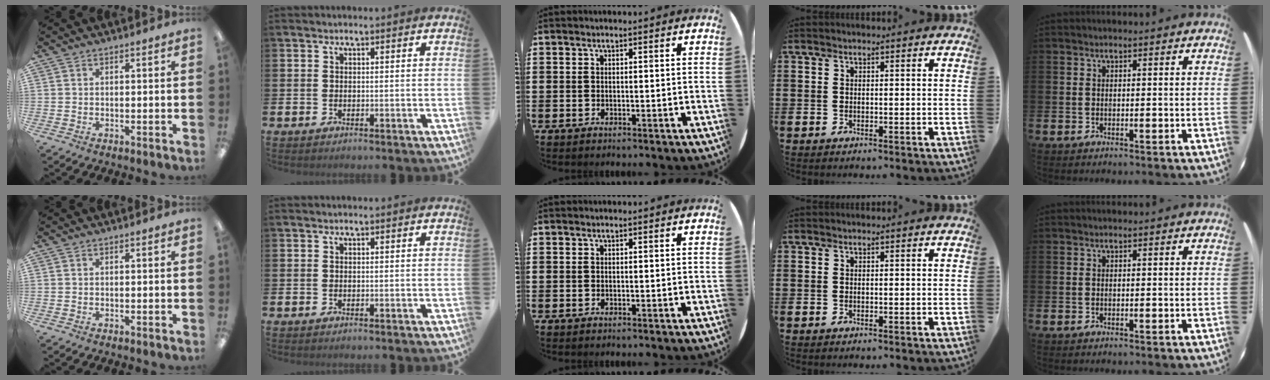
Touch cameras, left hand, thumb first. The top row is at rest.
{}